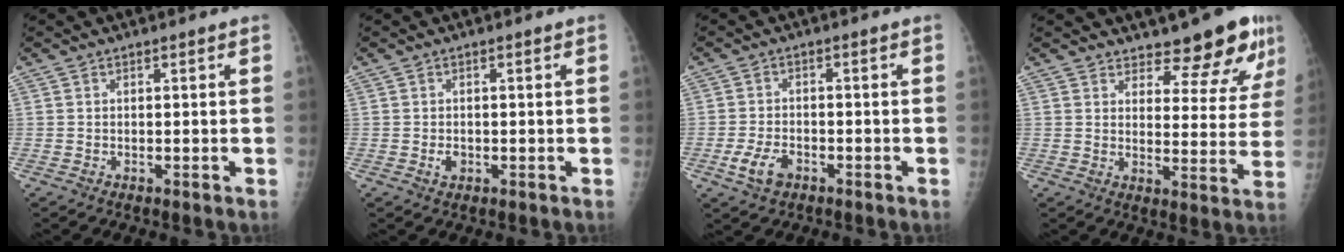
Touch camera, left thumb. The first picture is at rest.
{"total": 1.1, "force": [-0.1, 0.8, 0.8], "torque": [-0.006, 0.000, -0.001]}
{"total": 5.1, "force": [-2.5, 3.1, 3.2], "torque": [-0.062, 0.011, -0.045]}
{"total": 10.9, "force": [8.8, 3.5, 5.4], "torque": [-0.035, -0.068, 0.110]}